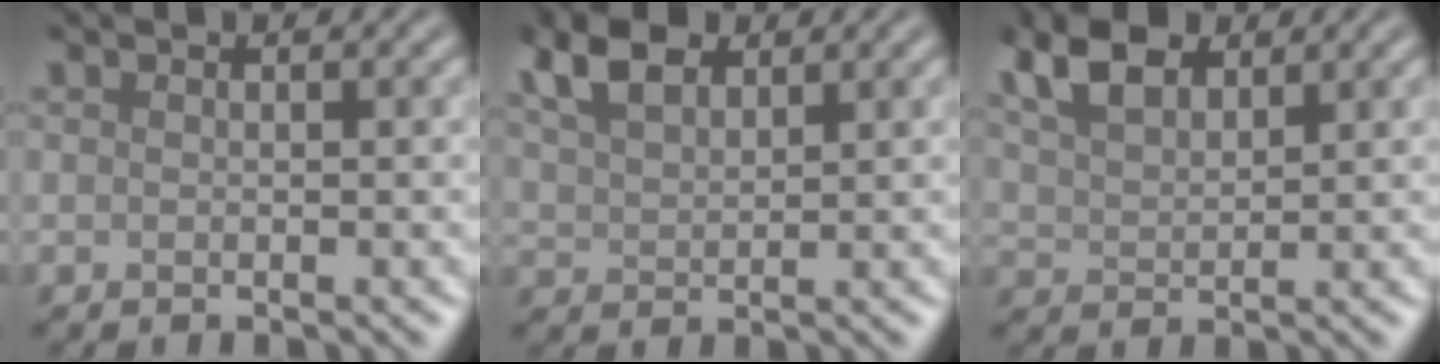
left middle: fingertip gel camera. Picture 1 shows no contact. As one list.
[{"total": 4.9, "force": [3.2, 2.5, 2.8], "torque": [-0.071, 0.012, 0.062]}, {"total": 5.5, "force": [3.6, 2.8, 3.2], "torque": [-0.080, 0.013, 0.068]}]